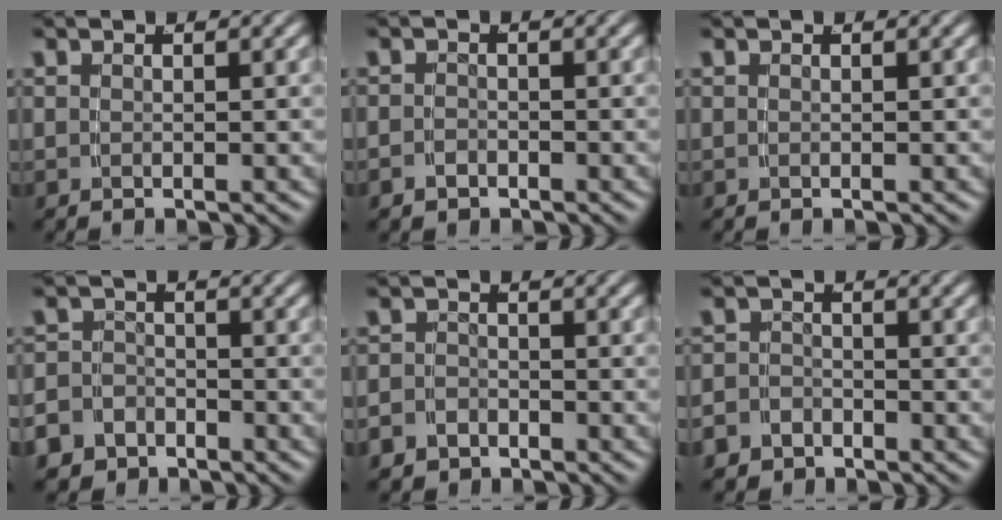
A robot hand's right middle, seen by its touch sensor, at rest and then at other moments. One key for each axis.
{"total": 1.4, "fx": -1.2, "fy": 0.8, "fz": 0.2, "tx": -0.009, "ty": -0.014, "tz": -0.015}
{"total": 0.0}
{"total": 5.8, "fx": -3.4, "fy": 4.6, "fz": 1.0, "tx": -0.028, "ty": -0.022, "tz": -0.061}
{"total": 2.9, "fx": -2.1, "fy": 2.0, "fz": 0.2, "tx": -0.012, "ty": -0.017, "tz": -0.032}
{"total": 3.3, "fx": -2.4, "fy": 2.2, "fz": 0.2, "tx": -0.010, "ty": -0.016, "tz": -0.040}